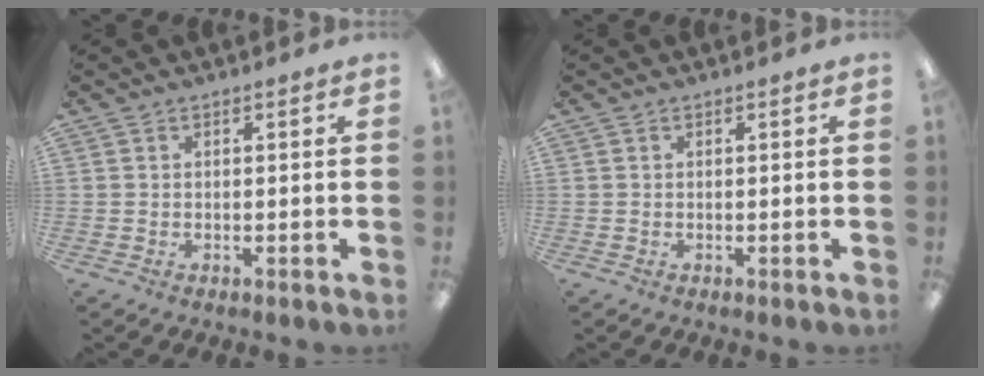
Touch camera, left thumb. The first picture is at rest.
{"total": 0.0}